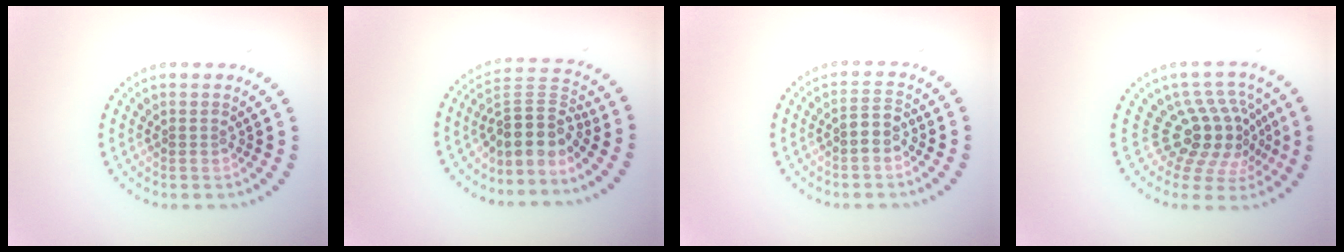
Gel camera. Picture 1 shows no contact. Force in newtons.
{"total": 4.2, "press": 3.1, "slide": 2.8}
{"total": 1.9, "press": 1.6, "slide": 1.1}
{"total": 5.1, "press": 3.6, "slide": 3.6}